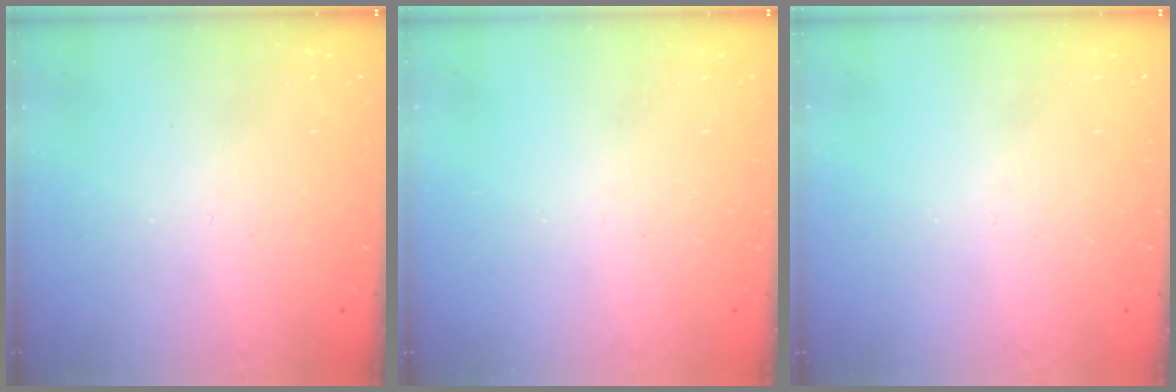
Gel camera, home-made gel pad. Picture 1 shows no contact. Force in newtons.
{"total": 0.0}
{"total": 0.0}